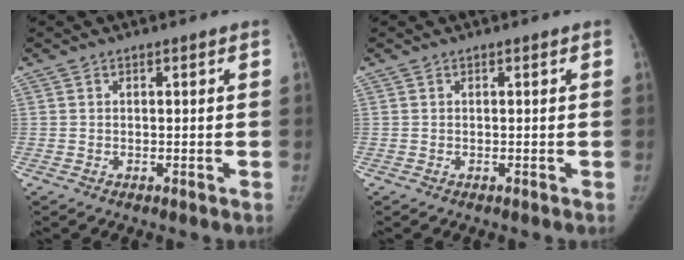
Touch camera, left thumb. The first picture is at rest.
{"total": 0.0}